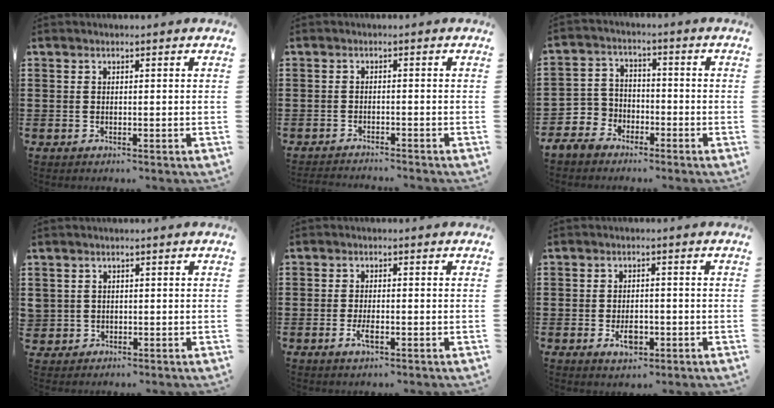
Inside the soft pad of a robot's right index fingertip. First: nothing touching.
{"total": 1.6, "force": [-1.6, -0.1, -0.2], "torque": [0.000, 0.003, -0.035]}
{"total": 4.9, "force": [-3.0, 3.8, 0.6], "torque": [-0.054, -0.002, -0.071]}
{"total": 1.3, "force": [0.1, 1.3, -0.1], "torque": [-0.004, 0.004, 0.000]}
{"total": 2.4, "force": [-0.9, 0.7, 2.1], "torque": [-0.052, -0.007, -0.020]}
{"total": 3.8, "force": [-1.3, 2.0, 2.9], "torque": [-0.042, -0.001, -0.022]}